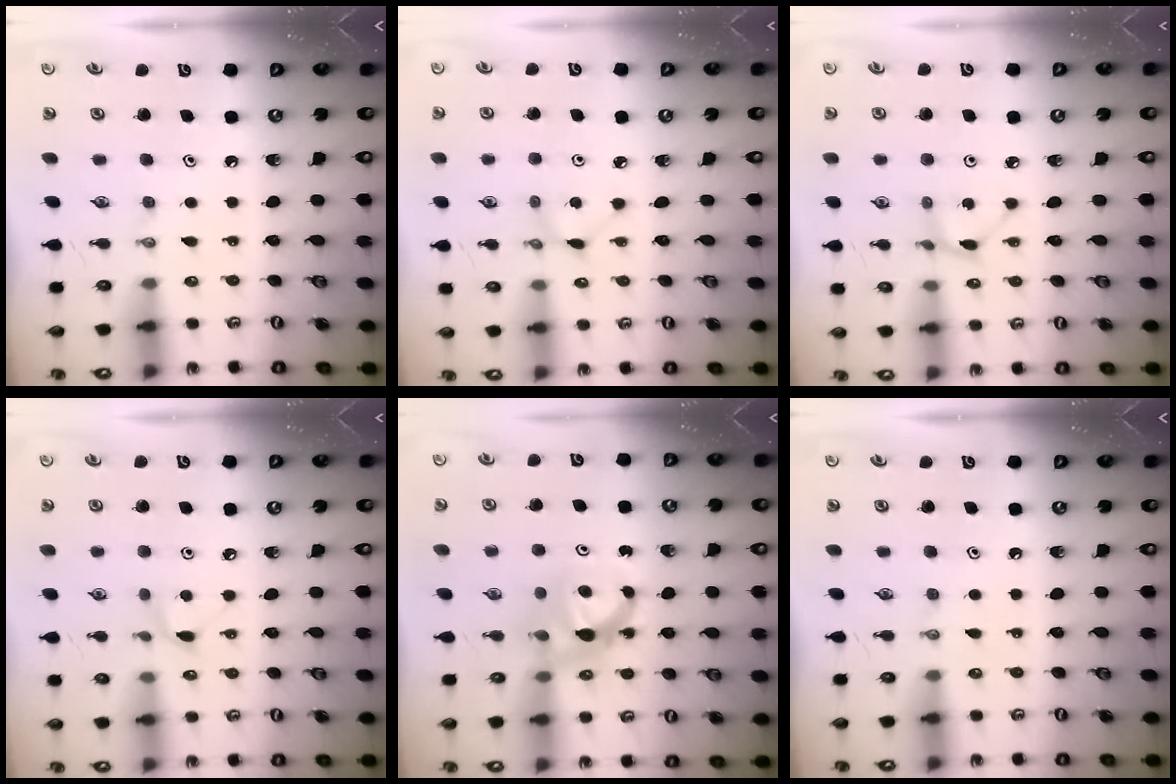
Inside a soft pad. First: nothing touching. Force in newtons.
{"total": 1.9, "press": 1.9, "slide": 0.2}
{"total": 1.9, "press": 1.9, "slide": 0.3}
{"total": 4.5, "press": 4.5, "slide": 0.6}
{"total": 6.9, "press": 6.9, "slide": 0.3}
{"total": 0.0}